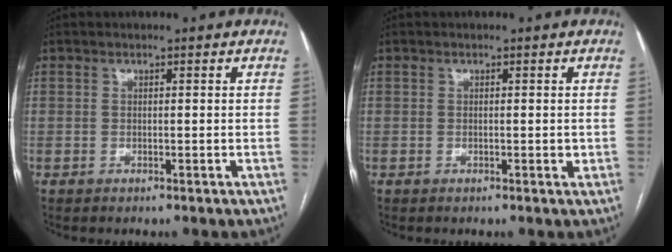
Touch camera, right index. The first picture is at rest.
{"total": 0.9, "force": [0.0, 0.5, 0.8], "torque": [-0.010, -0.002, 0.002]}